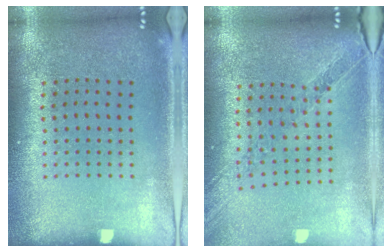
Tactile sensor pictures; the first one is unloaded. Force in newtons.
{"total": 1.1, "press": 1.1, "slide": 0.2}